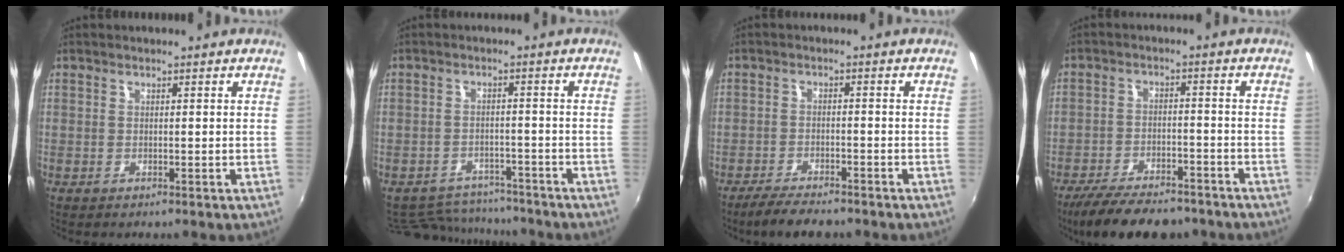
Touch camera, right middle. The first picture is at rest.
{"total": 10.8, "force": [-9.8, 4.1, 2.3], "torque": [-0.064, 0.013, -0.138]}
{"total": 6.0, "force": [-5.1, 1.4, 2.7], "torque": [-0.073, -0.011, -0.091]}
{"total": 14.3, "force": [-11.5, 5.0, 6.8], "torque": [-0.145, -0.020, -0.178]}